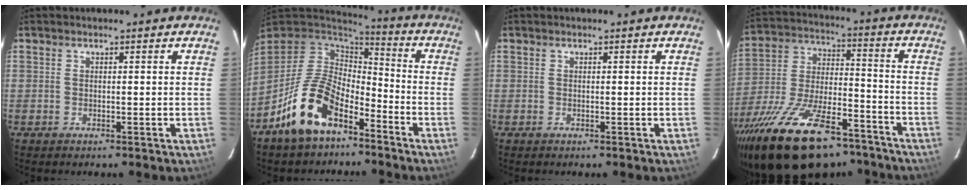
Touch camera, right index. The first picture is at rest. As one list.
[{"total": 15.2, "force": [-8.7, 8.2, 9.5], "torque": [-0.194, 0.002, -0.153]}, {"total": 0.0}, {"total": 28.7, "force": [-20.2, 11.6, 16.8], "torque": [-0.326, -0.022, -0.311]}]